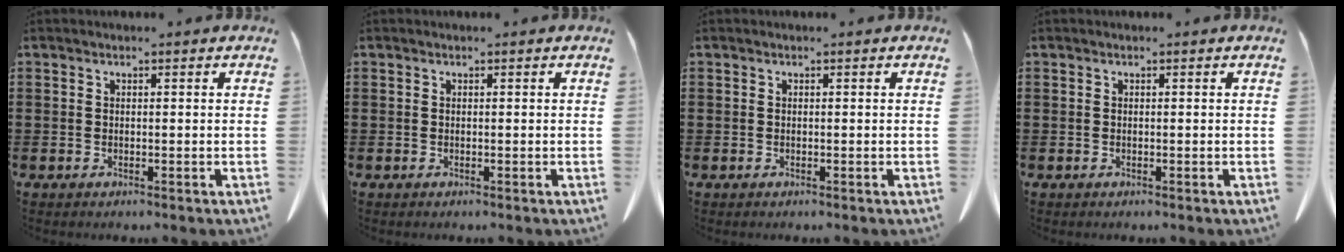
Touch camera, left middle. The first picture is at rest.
{"total": 0.0}
{"total": 0.0}
{"total": 0.0}